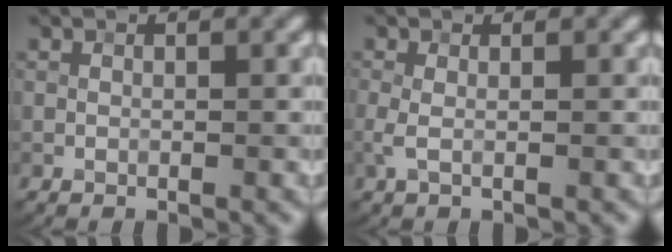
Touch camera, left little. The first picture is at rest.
{"total": 1.4, "force": [-0.1, 0.4, 1.3], "torque": [-0.031, -0.001, -0.004]}